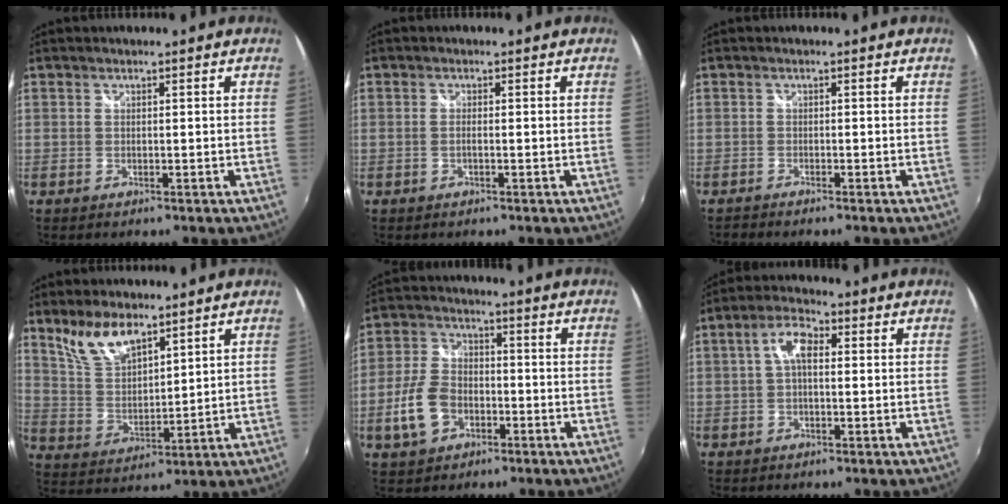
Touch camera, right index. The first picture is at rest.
{"total": 1.1, "force": [-0.3, 0.1, 1.0], "torque": [-0.021, 0.001, -0.007]}
{"total": 1.4, "force": [-1.4, 0.1, 0.4], "torque": [-0.017, -0.009, -0.026]}
{"total": 9.2, "force": [6.7, 3.5, 5.2], "torque": [-0.099, 0.005, 0.140]}
{"total": 9.6, "force": [-3.7, 6.5, 5.9], "torque": [-0.137, 0.008, -0.065]}
{"total": 5.3, "force": [0.7, 2.5, 4.6], "torque": [-0.089, 0.018, 0.009]}